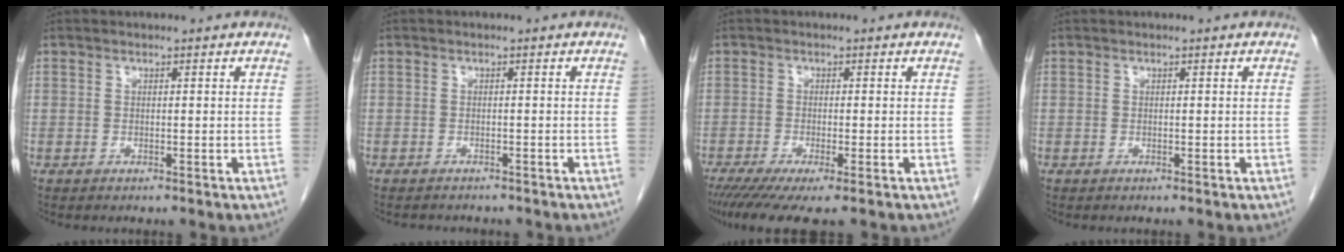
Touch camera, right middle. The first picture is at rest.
{"total": 4.6, "force": [-4.0, 1.7, 1.5], "torque": [-0.021, -0.001, -0.044]}
{"total": 7.3, "force": [-5.1, 0.8, 5.1], "torque": [-0.076, -0.017, -0.085]}
{"total": 0.0}